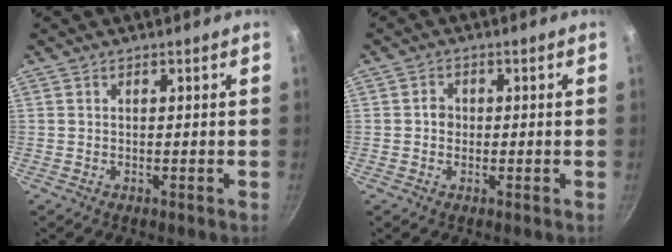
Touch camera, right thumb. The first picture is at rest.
{"total": 2.2, "force": [-0.1, 2.0, 1.0], "torque": [-0.007, 0.007, -0.006]}